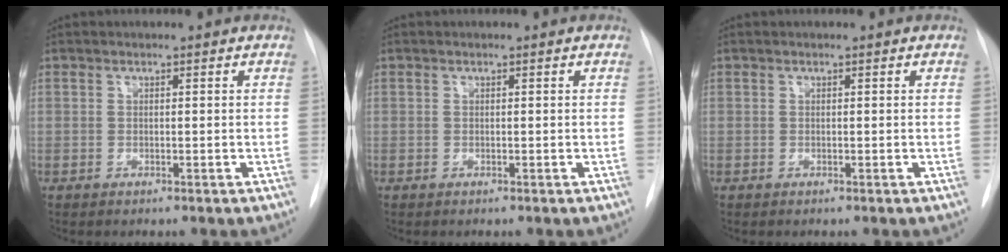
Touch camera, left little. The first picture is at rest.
{"total": 0.0}
{"total": 0.0}